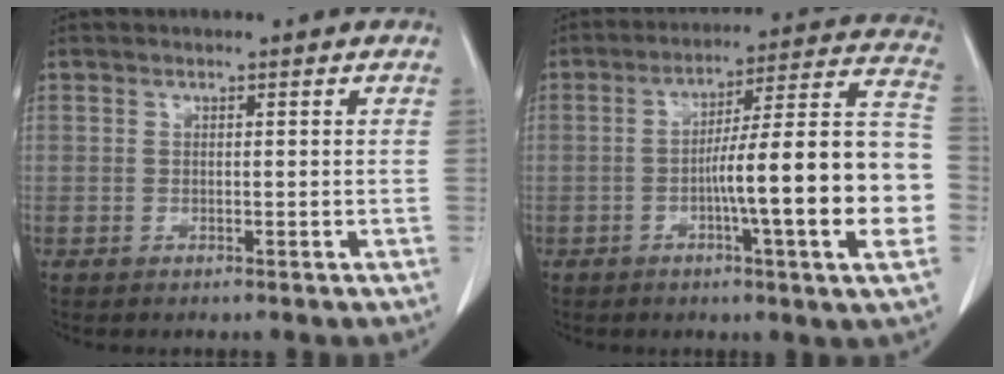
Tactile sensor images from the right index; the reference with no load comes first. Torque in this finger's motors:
{"motor_torque": [2.14, 0.00, 1.05, 0.17]}